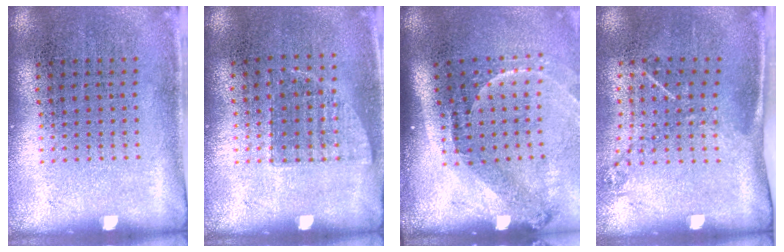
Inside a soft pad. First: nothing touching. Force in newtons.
{"total": 0.6, "press": 0.6, "slide": 0.2}
{"total": 2.2, "press": 1.5, "slide": 1.6}
{"total": 1.2, "press": 0.9, "slide": 0.8}